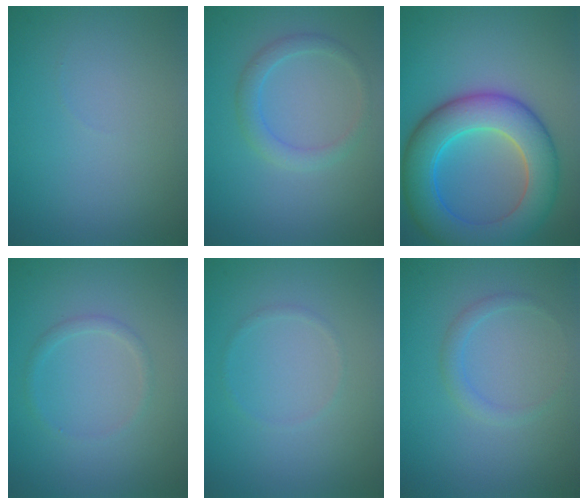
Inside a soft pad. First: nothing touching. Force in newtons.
{"total": 2.0, "press": 2.0, "slide": 0.1}
{"total": 9.2, "press": 9.2, "slide": 0.4}
{"total": 1.0, "press": 1.0, "slide": 0.1}
{"total": 0.6, "press": 0.6, "slide": 0.1}
{"total": 1.3, "press": 1.3, "slide": 0.1}